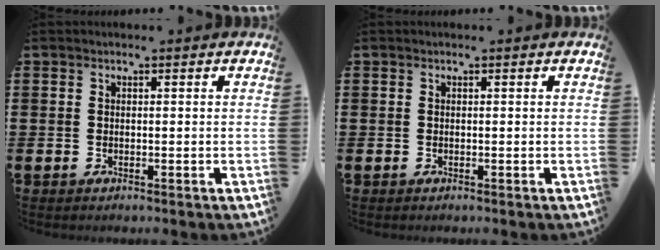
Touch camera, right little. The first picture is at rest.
{"total": 0.0}